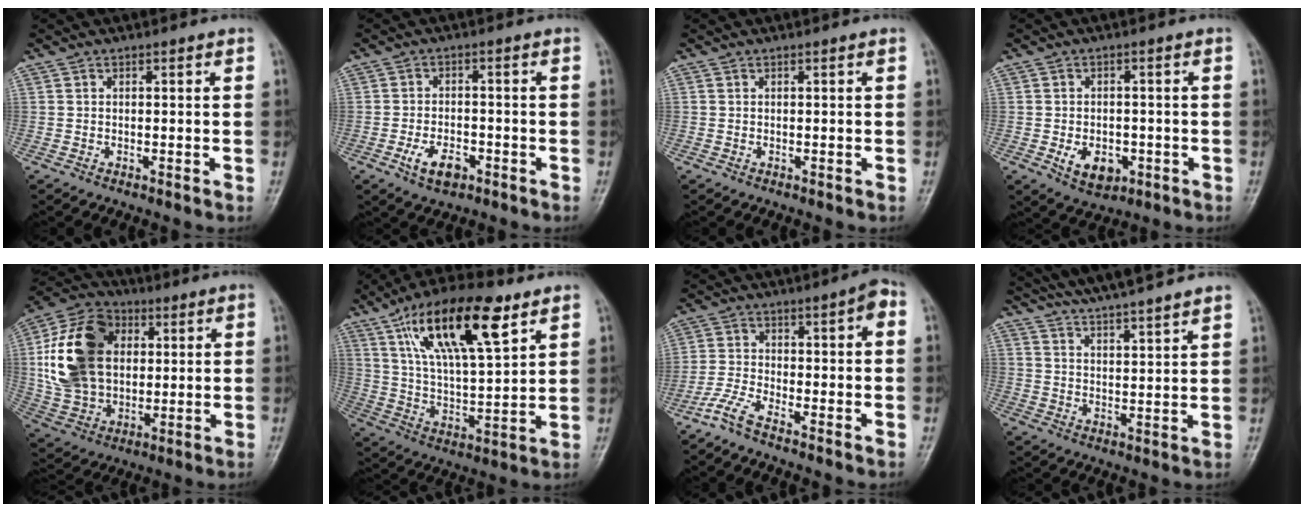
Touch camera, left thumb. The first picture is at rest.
{"total": 5.5, "force": [-2.7, 3.2, 3.6], "torque": [-0.060, 0.012, -0.045]}
{"total": 0.0}
{"total": 6.3, "force": [-2.0, 4.5, 4.0], "torque": [-0.049, 0.005, -0.022]}
{"total": 19.8, "force": [3.5, 14.2, 13.4], "torque": [-0.232, 0.007, 0.066]}
{"total": 20.3, "force": [10.3, 6.9, 16.1], "torque": [-0.259, -0.024, 0.182]}
{"total": 6.8, "force": [-3.8, 1.2, 5.5], "torque": [-0.102, 0.045, -0.075]}
{"total": 14.2, "force": [12.6, 1.0, 6.4], "torque": [-0.093, -0.027, 0.197]}